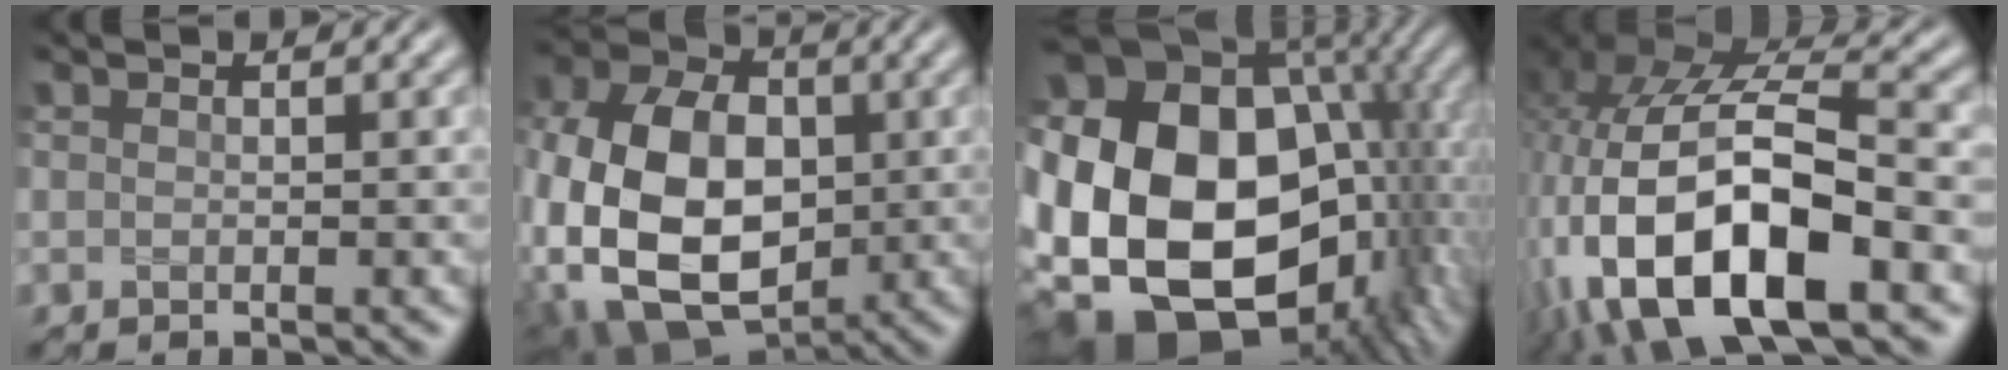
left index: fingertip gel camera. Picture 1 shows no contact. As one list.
[{"total": 13.6, "force": [-2.1, 9.3, 9.7], "torque": [-0.205, -0.015, -0.038]}, {"total": 22.7, "force": [-2.4, 16.5, 15.4], "torque": [-0.311, -0.006, -0.027]}, {"total": 15.7, "force": [-6.0, 8.0, 12.1], "torque": [-0.240, -0.013, -0.103]}]